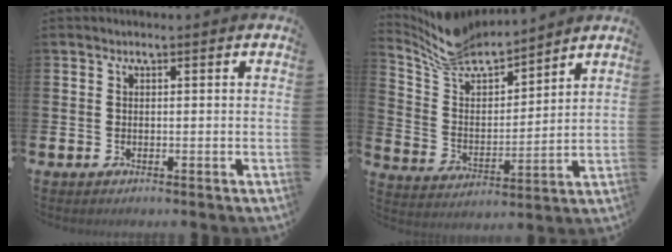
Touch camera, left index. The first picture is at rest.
{"total": 8.5, "force": [8.0, 2.2, 1.6], "torque": [-0.074, -0.050, 0.150]}